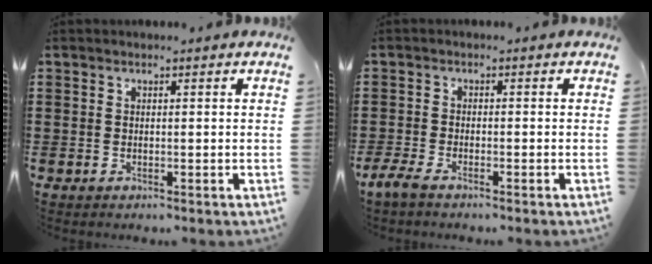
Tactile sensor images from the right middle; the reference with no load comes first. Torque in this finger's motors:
{"motor_torque": [1.91, 0.23, 0.23, 0.06]}